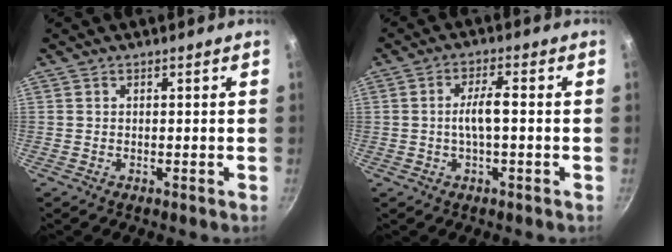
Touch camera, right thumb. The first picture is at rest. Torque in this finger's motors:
{"motor_torque": [-0.08, 0.27, 0.69, 0.07, 0.05]}